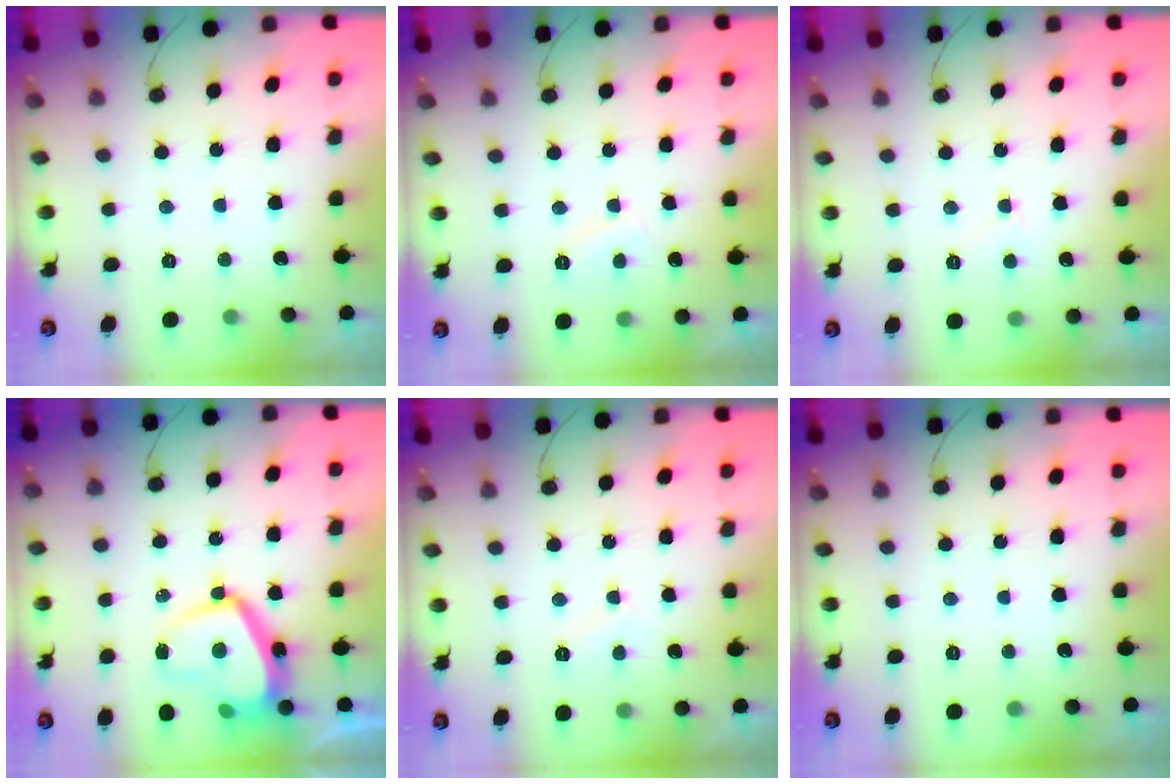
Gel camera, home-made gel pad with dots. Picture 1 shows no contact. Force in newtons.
{"total": 2.4, "press": 2.3, "slide": 0.7}
{"total": 2.7, "press": 2.7, "slide": 0.3}
{"total": 12.6, "press": 12.5, "slide": 1.1}
{"total": 2.8, "press": 2.8, "slide": 0.3}
{"total": 0.0}